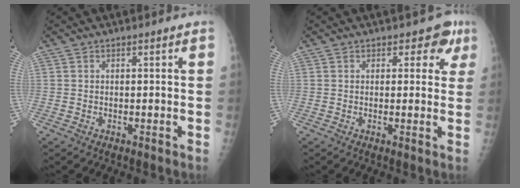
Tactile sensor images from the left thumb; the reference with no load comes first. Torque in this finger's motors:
{"motor_torque": [0.00, 0.04, -0.07, 0.17, -0.01]}